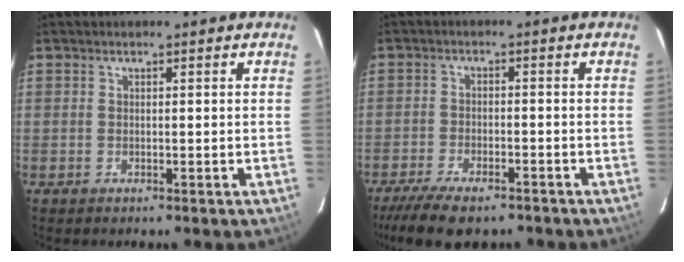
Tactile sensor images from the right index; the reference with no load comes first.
{"total": 11.0, "force": [-8.6, 3.6, 5.8], "torque": [-0.136, -0.025, -0.144]}